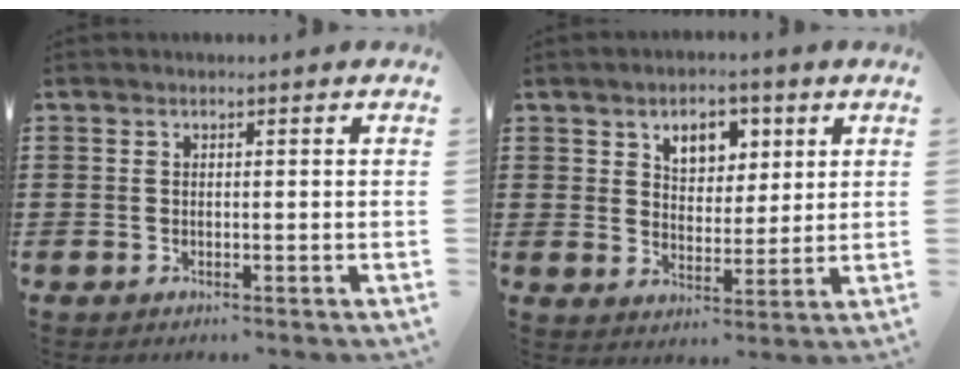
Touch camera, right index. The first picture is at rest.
{"total": 5.4, "force": [2.8, 3.6, 2.8], "torque": [-0.055, 0.009, 0.045]}